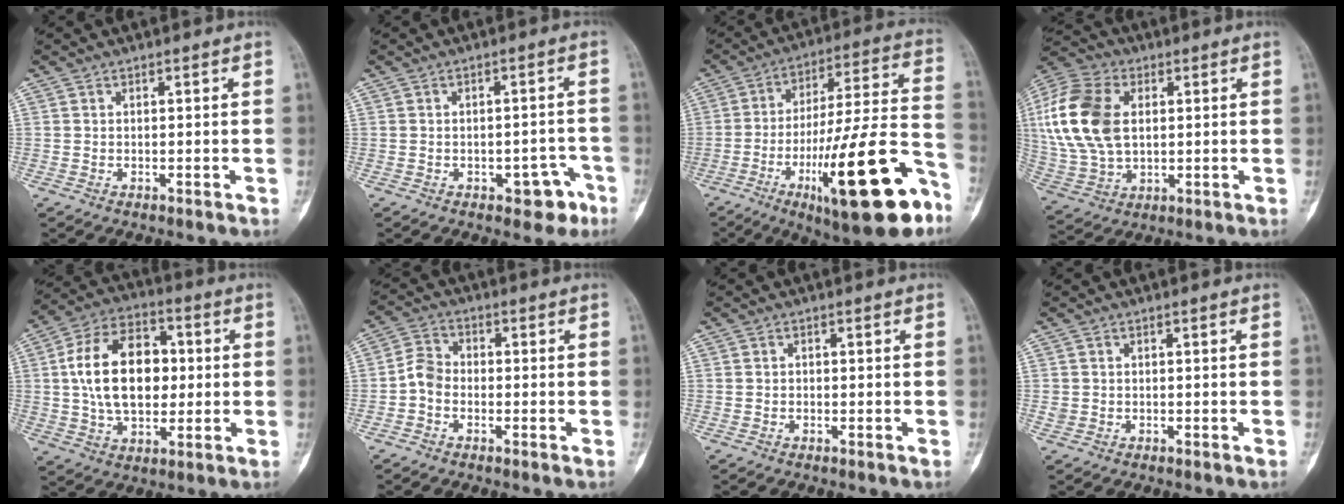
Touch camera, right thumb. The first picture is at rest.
{"total": 5.8, "force": [-3.0, 3.2, 3.8], "torque": [-0.018, 0.029, -0.032]}
{"total": 26.3, "force": [-12.1, 6.0, 22.6], "torque": [-0.330, 0.058, -0.179]}
{"total": 18.7, "force": [3.3, 12.1, 13.9], "torque": [-0.298, 0.004, 0.065]}
{"total": 17.5, "force": [1.4, 11.3, 13.4], "torque": [-0.202, 0.018, 0.023]}
{"total": 4.6, "force": [-1.6, 3.5, 2.6], "torque": [-0.041, 0.018, -0.042]}
{"total": 0.5, "force": [-0.2, 0.5, 0.0], "torque": [0.011, 0.002, -0.006]}
{"total": 1.1, "force": [-0.1, 1.0, 0.3], "torque": [-0.001, 0.003, 0.002]}